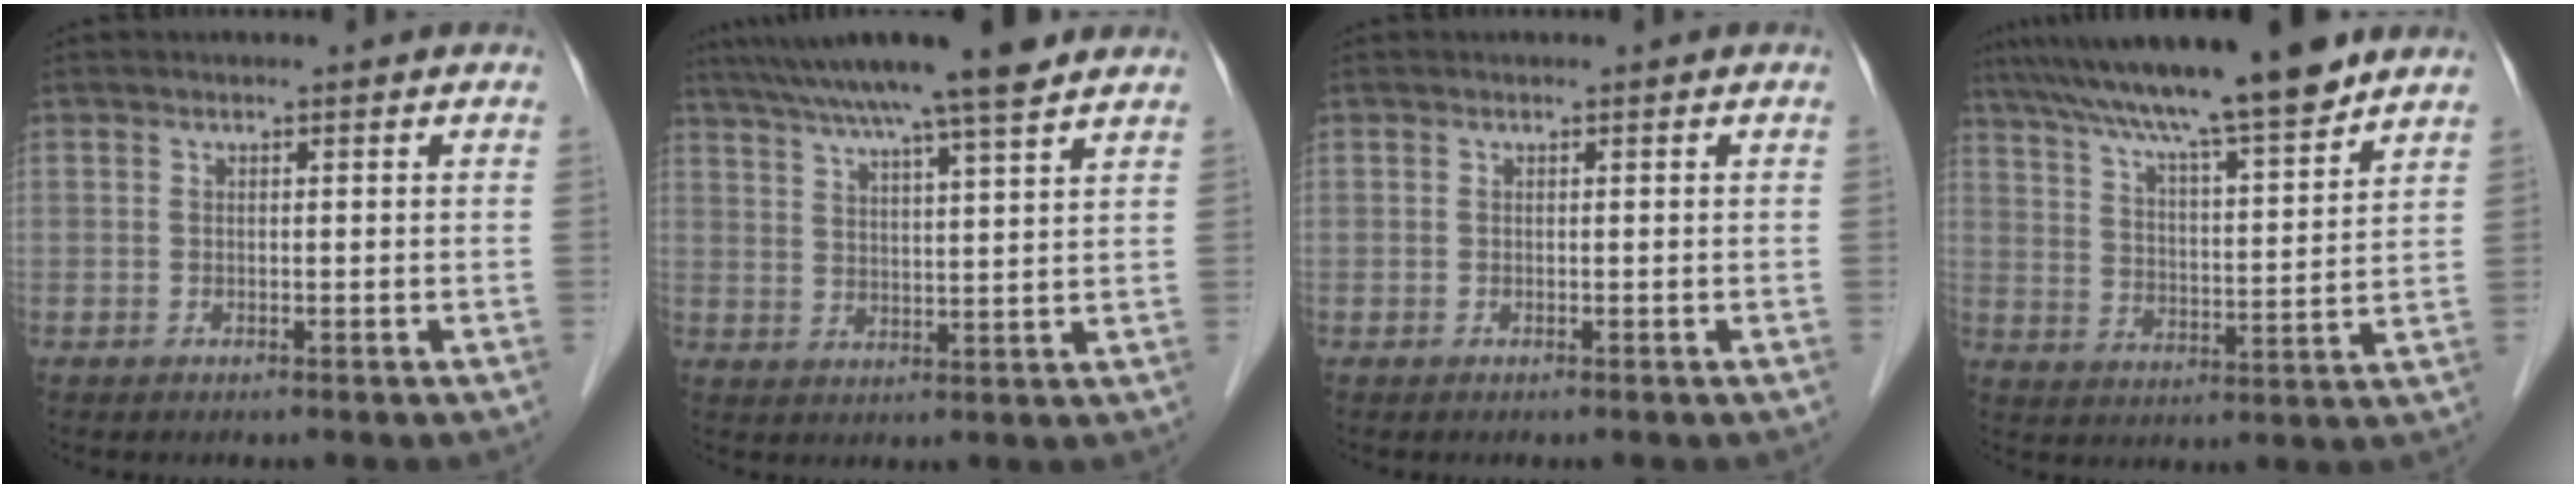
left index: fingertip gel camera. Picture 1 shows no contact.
{"total": 15.0, "force": [12.4, -0.1, 8.4], "torque": [-0.144, 0.027, 0.183]}
{"total": 0.0}
{"total": 17.2, "force": [14.2, 0.4, 9.6], "torque": [-0.158, 0.017, 0.226]}